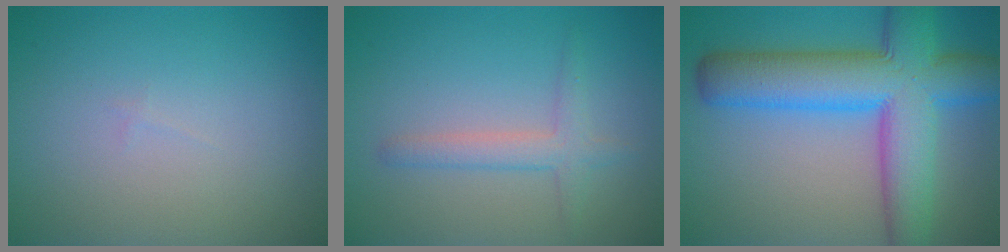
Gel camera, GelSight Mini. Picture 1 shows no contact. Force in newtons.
{"total": 2.4, "press": 2.4, "slide": 0.0}
{"total": 11.1, "press": 11.1, "slide": 0.3}